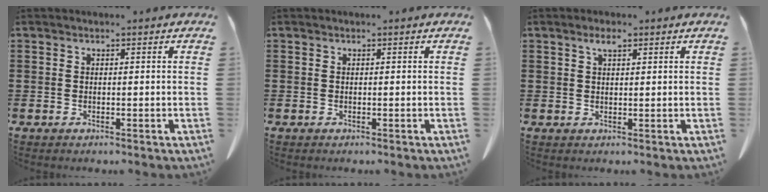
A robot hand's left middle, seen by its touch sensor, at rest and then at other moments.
{"total": 0.0}
{"total": 2.2, "force": [1.3, 0.6, 1.7], "torque": [-0.036, 0.002, 0.023]}